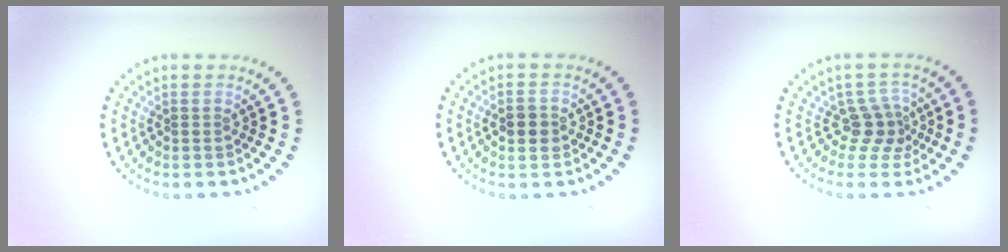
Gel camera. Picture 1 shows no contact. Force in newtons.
{"total": 2.3, "press": 2.3, "slide": 0.1}
{"total": 2.7, "press": 1.9, "slide": 1.9}